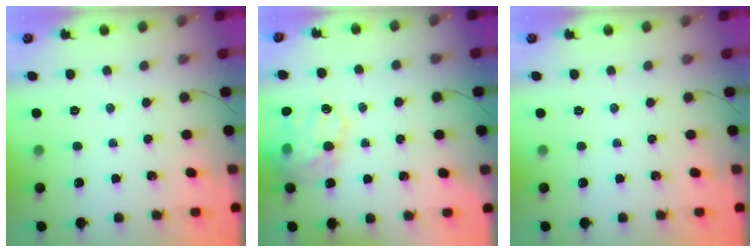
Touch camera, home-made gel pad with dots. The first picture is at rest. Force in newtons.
{"total": 17.7, "press": 17.4, "slide": 3.3}
{"total": 0.0}